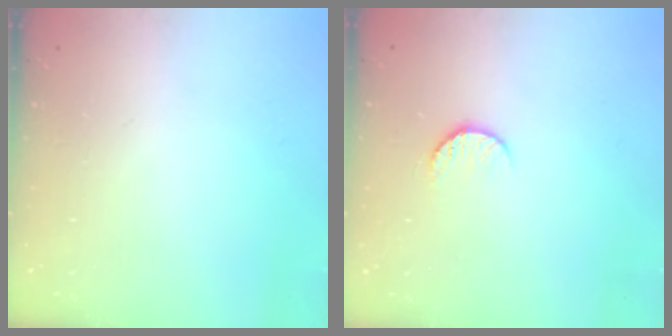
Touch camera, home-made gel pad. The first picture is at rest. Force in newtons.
{"total": 5.2, "press": 5.2, "slide": 0.4}